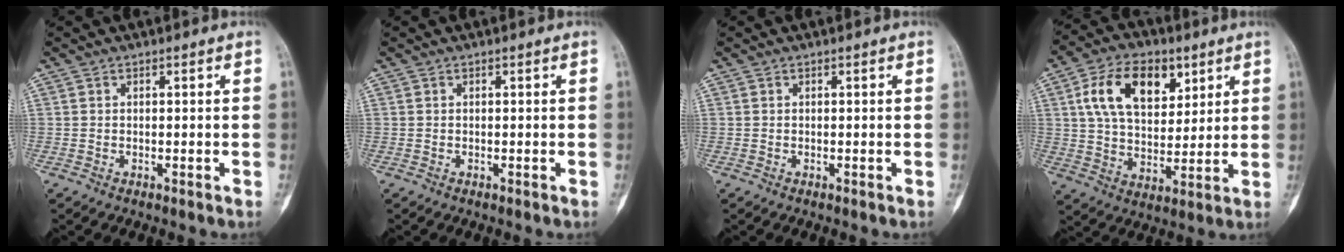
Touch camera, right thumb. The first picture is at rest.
{"total": 0.0}
{"total": 0.0}
{"total": 15.2, "force": [6.1, 9.3, 10.4], "torque": [-0.148, -0.015, 0.112]}